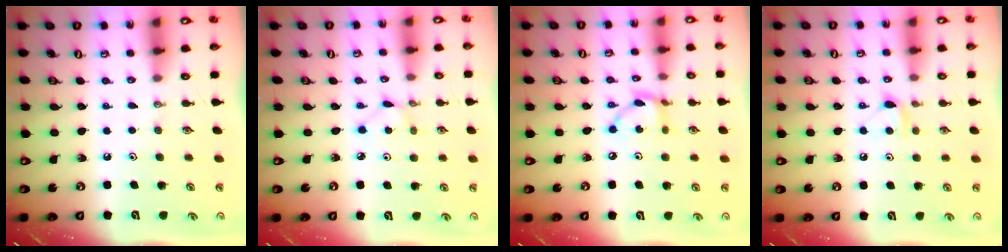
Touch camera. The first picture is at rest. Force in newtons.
{"total": 1.9, "press": 1.9, "slide": 0.2}
{"total": 7.1, "press": 7.1, "slide": 0.1}
{"total": 5.8, "press": 5.7, "slide": 0.9}